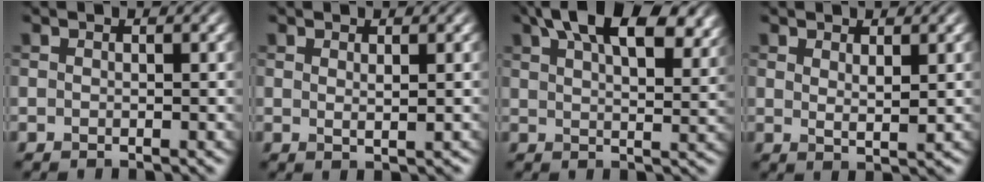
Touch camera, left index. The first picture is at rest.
{"total": 1.1, "force": [0.5, 0.2, 1.0], "torque": [-0.015, -0.003, 0.009]}
{"total": 12.6, "force": [7.3, 5.3, 8.7], "torque": [-0.113, 0.027, 0.105]}
{"total": 1.7, "force": [0.9, 0.4, 1.4], "torque": [-0.023, -0.006, 0.018]}